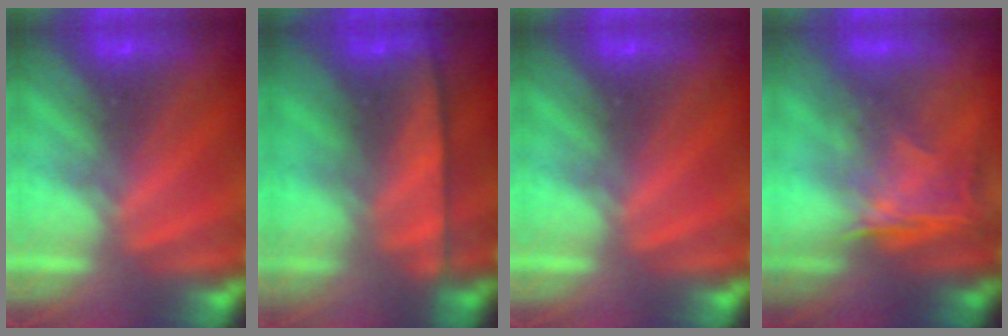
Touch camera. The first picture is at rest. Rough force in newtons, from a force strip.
{"total": 8.0}
{"total": 0.0}
{"total": 1.3}